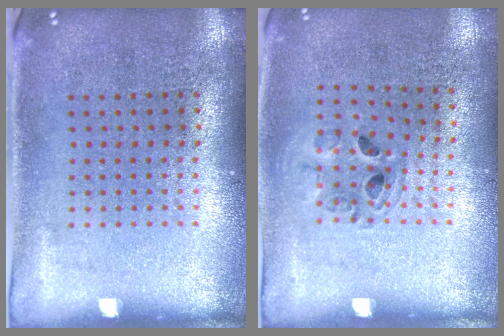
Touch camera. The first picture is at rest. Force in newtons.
{"total": 1.0, "press": 1.0, "slide": 0.1}